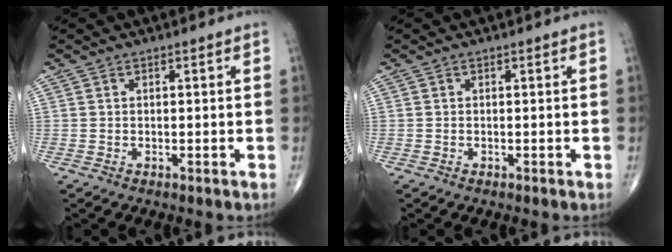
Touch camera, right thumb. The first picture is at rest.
{"total": 0.0}